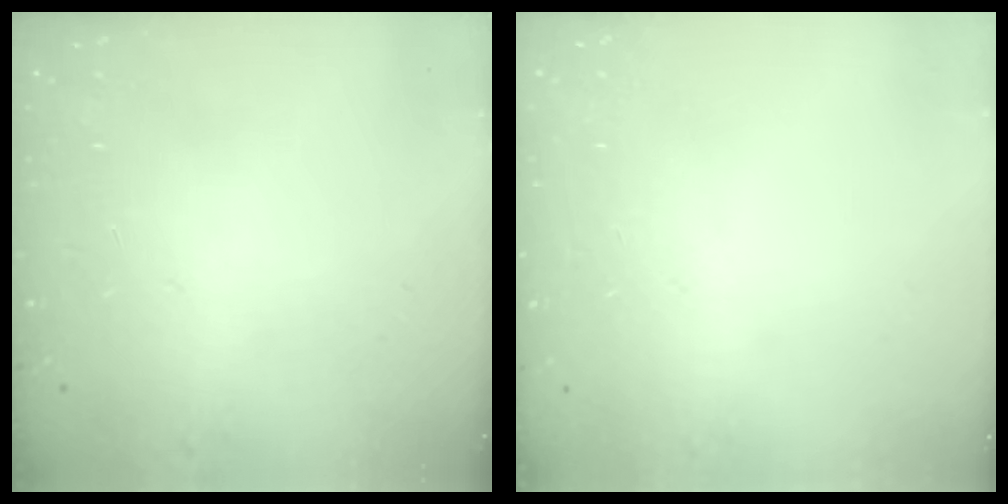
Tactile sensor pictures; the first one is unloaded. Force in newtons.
{"total": 0.0}